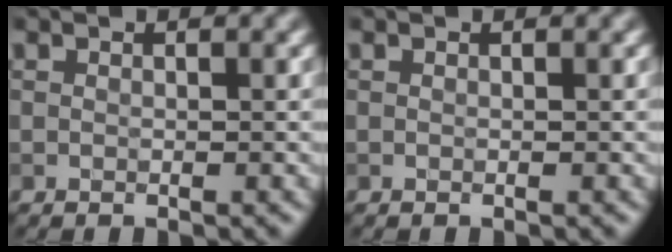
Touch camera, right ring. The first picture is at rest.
{"total": 0.0}